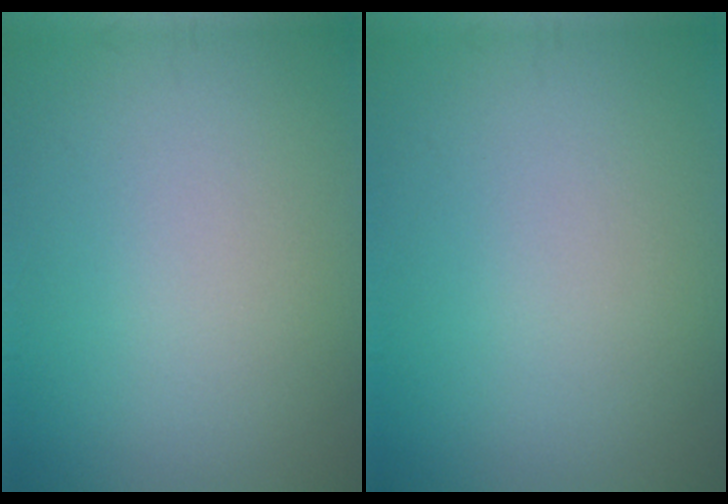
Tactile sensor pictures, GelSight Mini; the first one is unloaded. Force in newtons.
{"total": 0.0}